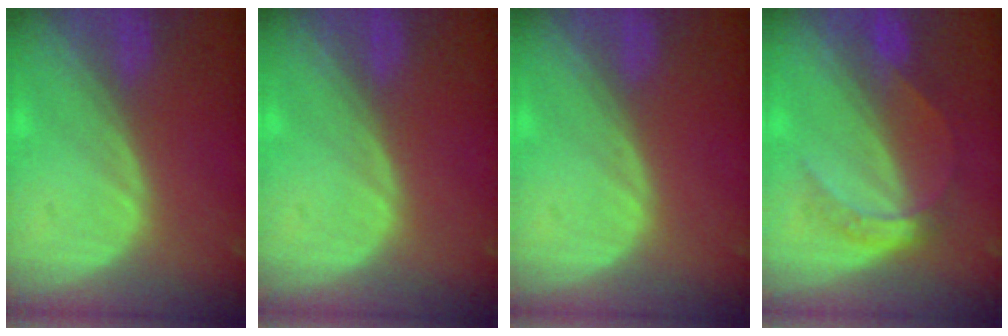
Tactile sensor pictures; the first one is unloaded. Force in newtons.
{"total": 0.0}
{"total": 0.0}
{"total": 4.8, "press": 4.6, "slide": 1.1}